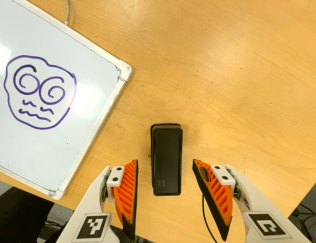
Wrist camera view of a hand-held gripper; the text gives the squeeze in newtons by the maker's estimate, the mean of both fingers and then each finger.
{"total": 0.0}